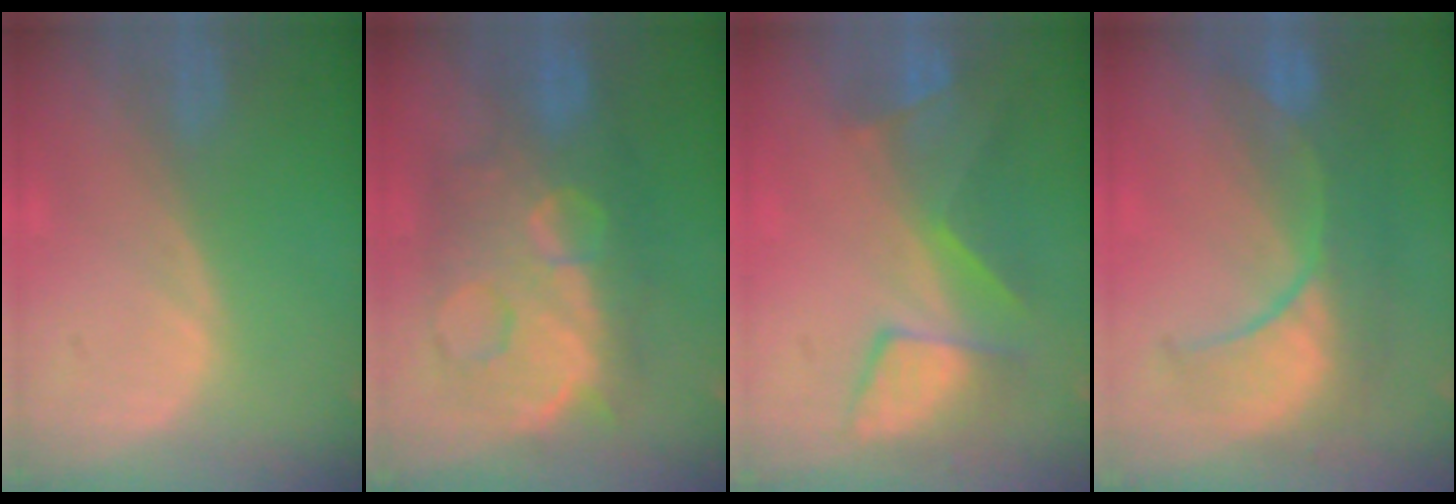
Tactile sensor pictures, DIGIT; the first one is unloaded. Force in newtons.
{"total": 12.4, "press": 12.3, "slide": 1.2}
{"total": 7.5, "press": 7.4, "slide": 1.5}
{"total": 9.5, "press": 9.1, "slide": 2.7}